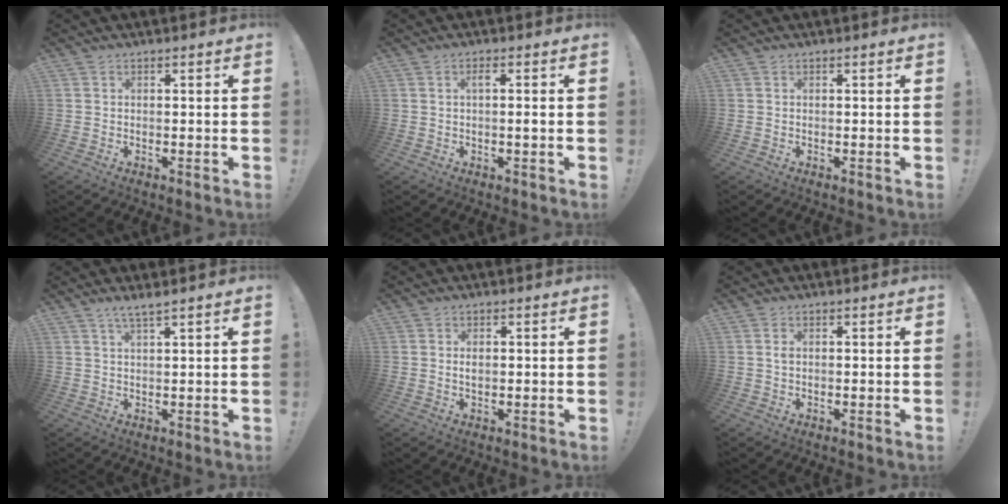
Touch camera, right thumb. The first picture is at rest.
{"total": 1.8, "force": [-0.1, 0.1, 1.8], "torque": [-0.028, 0.002, -0.006]}
{"total": 0.0}
{"total": 2.8, "force": [2.1, -0.3, 1.8], "torque": [-0.040, -0.008, 0.037]}
{"total": 1.4, "force": [0.1, 0.8, 1.1], "torque": [-0.016, 0.001, -0.001]}
{"total": 0.8, "force": [0.1, 0.5, 0.7], "torque": [-0.016, 0.003, 0.002]}